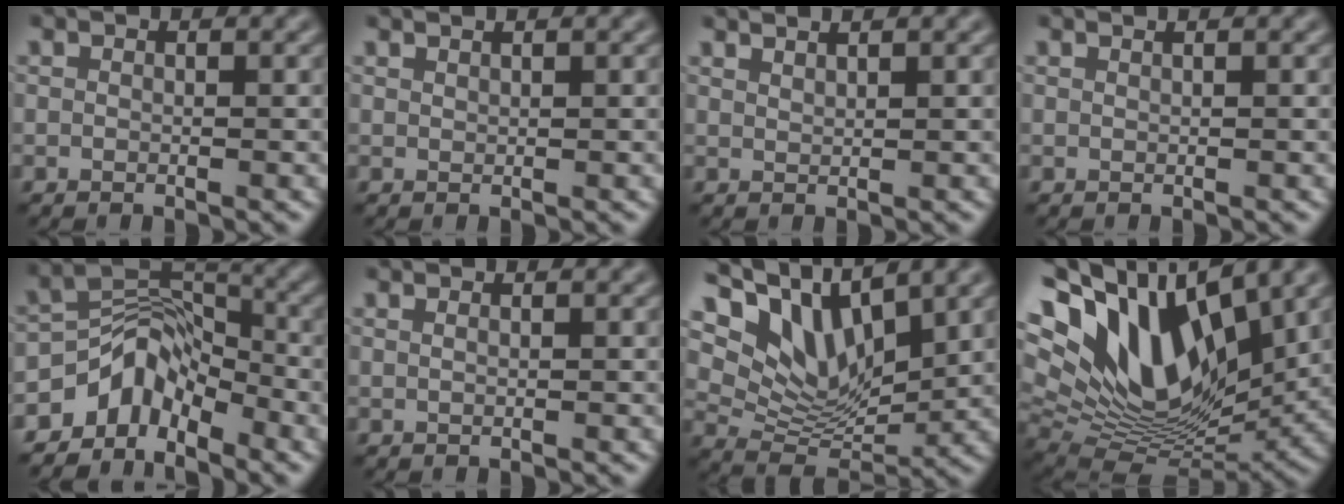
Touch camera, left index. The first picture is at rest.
{"total": 0.6, "force": [0.6, 0.0, 0.1], "torque": [0.001, -0.001, 0.010]}
{"total": 1.7, "force": [1.4, 0.4, 0.7], "torque": [0.005, 0.000, 0.013]}
{"total": 1.0, "force": [0.7, 0.4, 0.6], "torque": [-0.003, -0.004, 0.001]}
{"total": 5.1, "force": [-3.6, 2.9, 2.1], "torque": [-0.016, 0.005, -0.077]}
{"total": 0.7, "force": [0.4, 0.3, 0.5], "torque": [-0.005, -0.003, -0.001]}
{"total": 9.2, "force": [5.3, 4.7, 5.8], "torque": [-0.121, -0.005, 0.101]}
{"total": 14.4, "force": [5.5, 7.4, 11.1], "torque": [-0.201, 0.014, 0.098]}